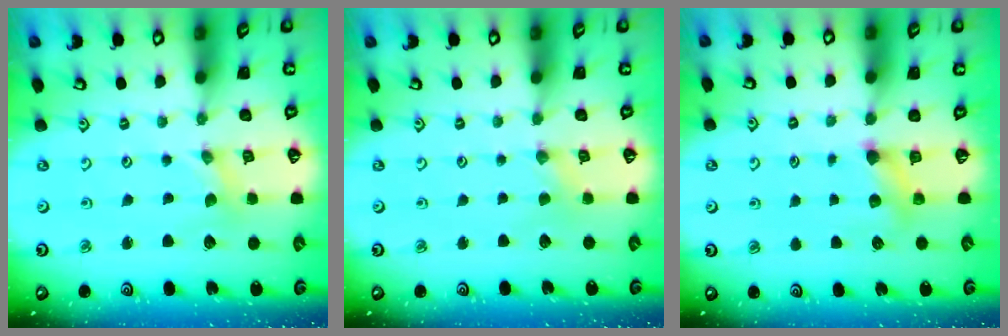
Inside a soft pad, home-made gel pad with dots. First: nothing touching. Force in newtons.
{"total": 1.1, "press": 1.1, "slide": 0.3}
{"total": 5.6, "press": 5.6, "slide": 0.6}